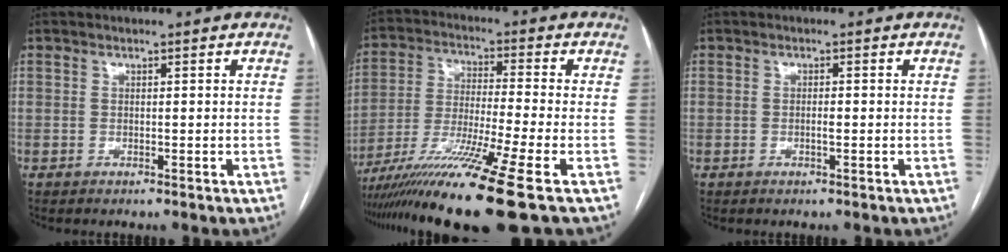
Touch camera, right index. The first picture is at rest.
{"total": 15.5, "force": [-10.4, -2.1, 11.3], "torque": [-0.212, -0.040, -0.188]}
{"total": 1.0, "force": [-0.2, 0.1, 1.0], "torque": [-0.018, 0.000, -0.003]}